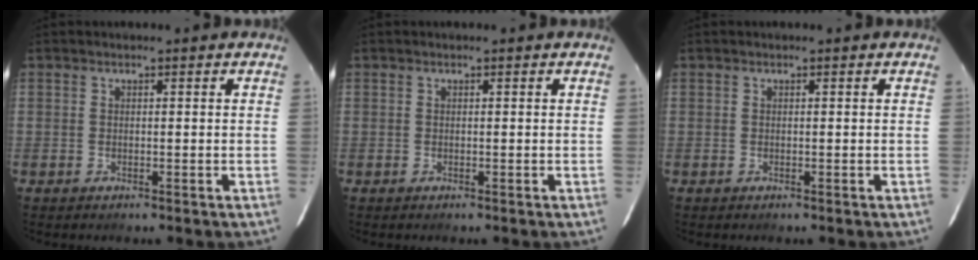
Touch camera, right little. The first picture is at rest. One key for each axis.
{"total": 0.0}
{"total": 0.0}